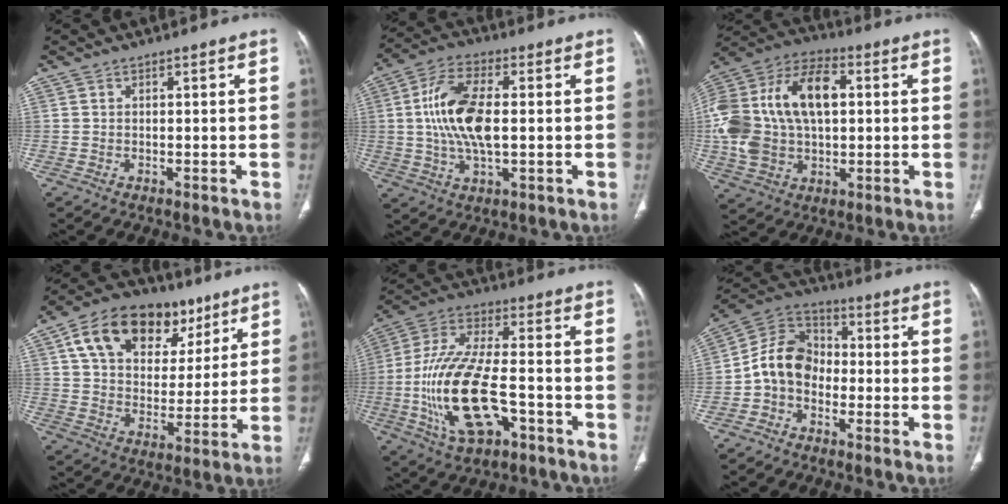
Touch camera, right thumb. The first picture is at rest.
{"total": 13.5, "force": [0.7, 6.1, 12.0], "torque": [-0.246, 0.010, 0.012]}
{"total": 24.2, "force": [2.6, 14.8, 18.9], "torque": [-0.382, 0.021, 0.043]}
{"total": 21.0, "force": [10.5, 13.5, 12.1], "torque": [-0.162, -0.004, 0.171]}
{"total": 19.4, "force": [-5.5, 8.9, 16.4], "torque": [-0.333, 0.028, -0.091]}
{"total": 10.2, "force": [-2.1, 7.9, 6.0], "torque": [-0.097, 0.040, -0.056]}